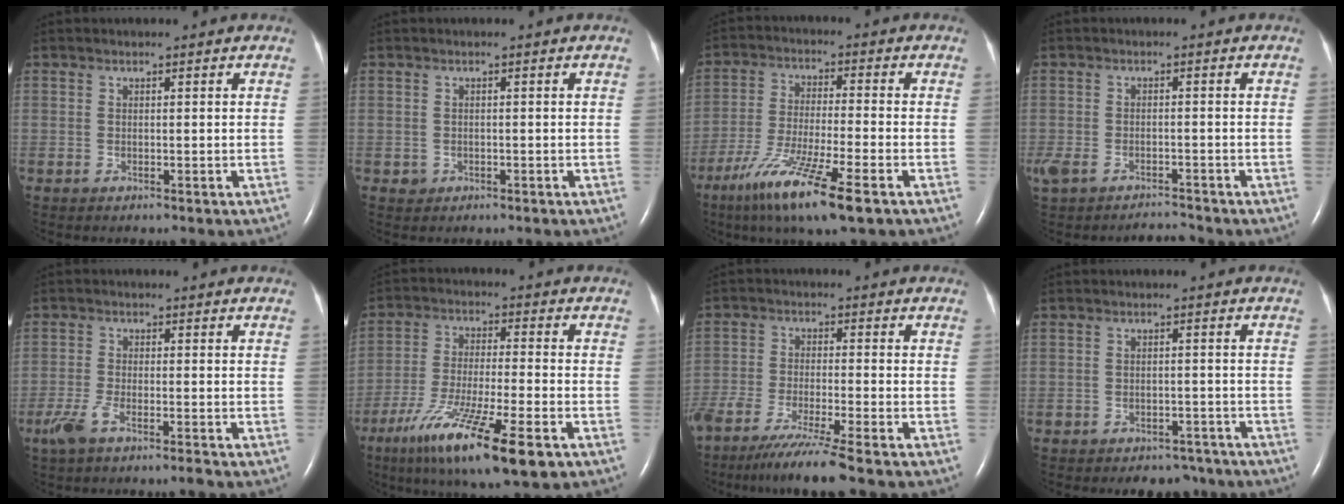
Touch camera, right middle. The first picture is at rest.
{"total": 1.0, "force": [-0.4, 0.9, 0.0], "torque": [-0.002, 0.003, -0.004]}
{"total": 12.6, "force": [-7.3, 0.5, 10.2], "torque": [-0.201, -0.035, -0.130]}
{"total": 5.3, "force": [-4.5, 2.0, 2.1], "torque": [-0.051, 0.004, -0.080]}
{"total": 4.2, "force": [-3.0, 0.3, 2.8], "torque": [-0.064, -0.008, -0.063]}
{"total": 15.6, "force": [-8.8, 1.5, 12.8], "torque": [-0.229, -0.040, -0.150]}
{"total": 9.9, "force": [-7.9, -1.0, 5.9], "torque": [-0.099, -0.035, -0.134]}
{"total": 5.9, "force": [-5.0, 2.9, 1.1], "torque": [-0.011, 0.013, -0.061]}